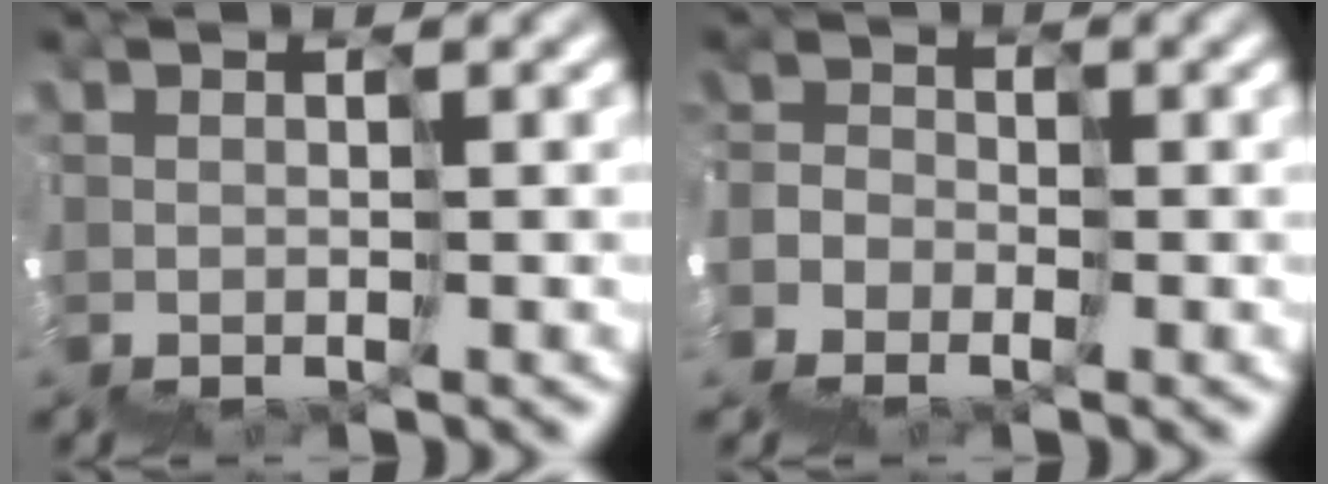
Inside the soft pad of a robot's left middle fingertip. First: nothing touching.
{"total": 6.3, "force": [-5.4, 2.9, -1.6], "torque": [0.034, -0.012, -0.083]}